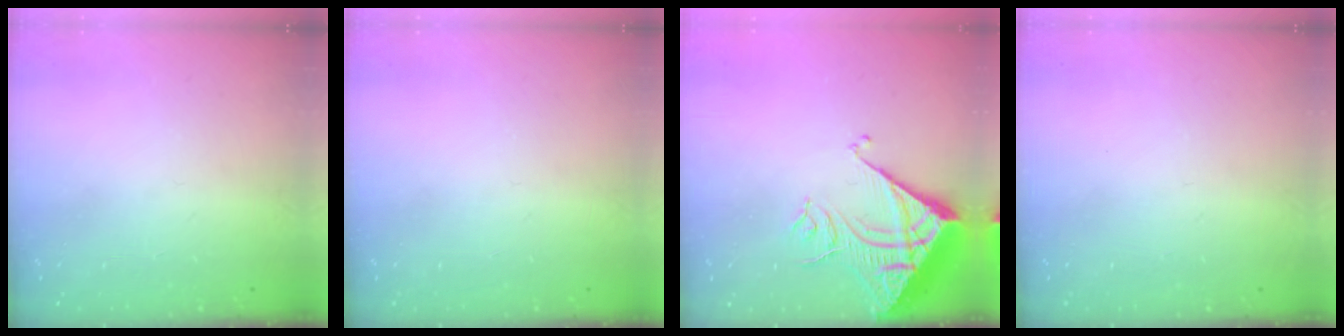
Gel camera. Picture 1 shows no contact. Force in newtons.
{"total": 0.0}
{"total": 11.6, "press": 11.5, "slide": 1.4}
{"total": 0.0}